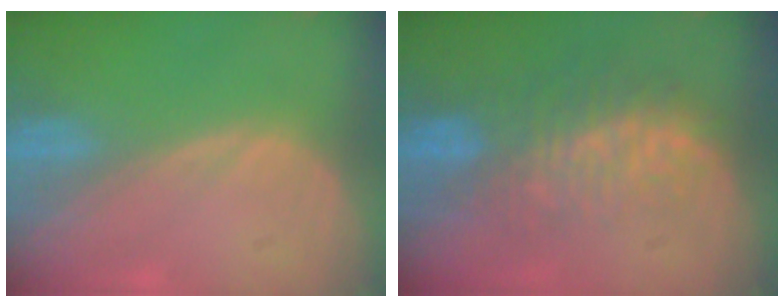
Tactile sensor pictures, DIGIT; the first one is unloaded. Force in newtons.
{"total": 8.9, "press": 7.9, "slide": 4.2}